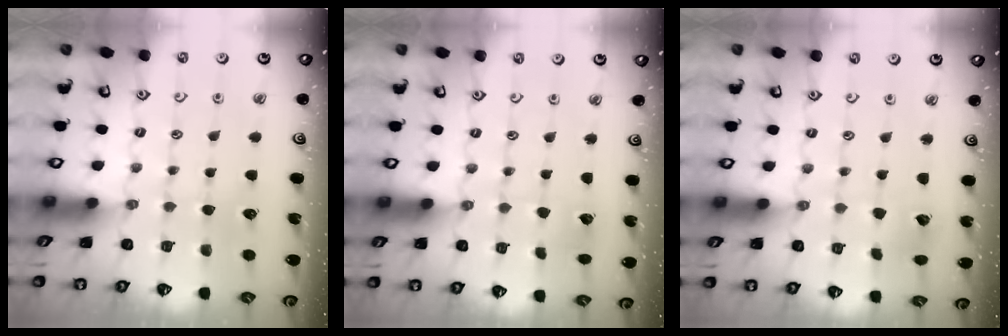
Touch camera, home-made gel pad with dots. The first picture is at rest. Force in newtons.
{"total": 2.9, "press": 2.9, "slide": 0.3}
{"total": 5.4, "press": 5.4, "slide": 0.4}